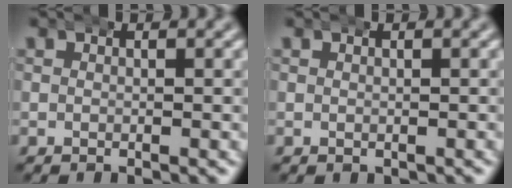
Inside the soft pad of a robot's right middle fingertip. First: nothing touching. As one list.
[{"total": 0.0}]